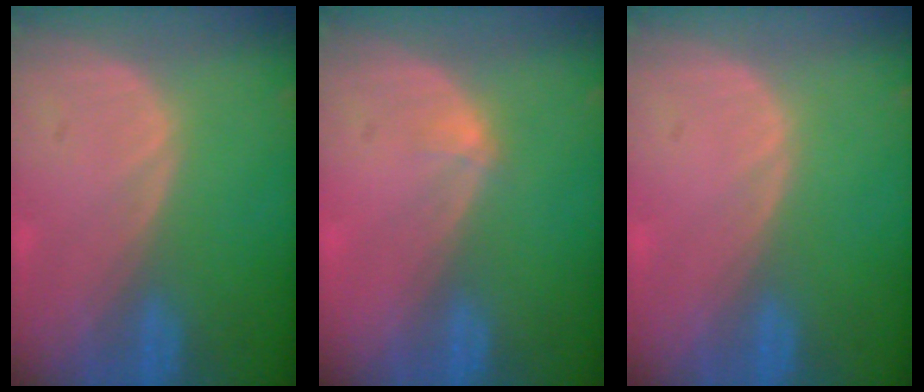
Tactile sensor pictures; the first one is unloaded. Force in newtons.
{"total": 1.1, "press": 0.8, "slide": 0.7}
{"total": 0.0}